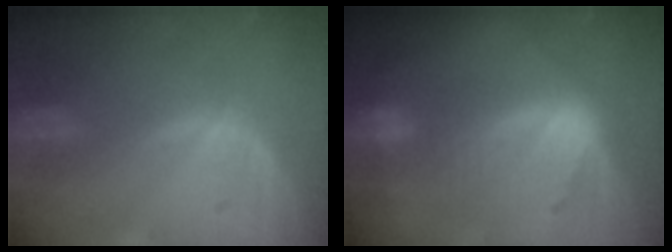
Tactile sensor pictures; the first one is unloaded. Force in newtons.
{"total": 9.1, "press": 8.0, "slide": 4.3}